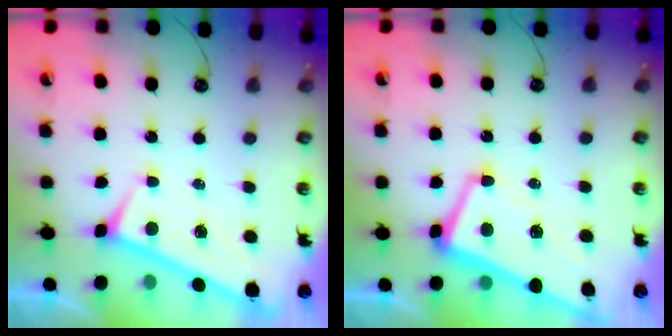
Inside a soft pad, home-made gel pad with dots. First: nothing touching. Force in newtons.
{"total": 1.2, "press": 0.4, "slide": 1.1}